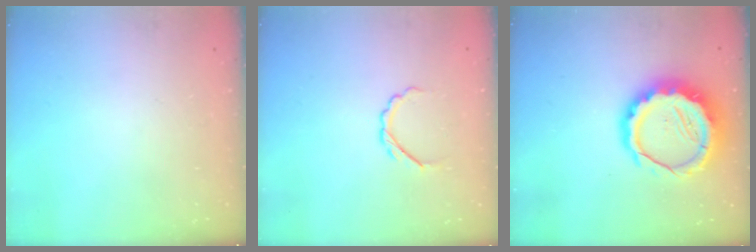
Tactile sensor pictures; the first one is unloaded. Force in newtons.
{"total": 4.5, "press": 4.4, "slide": 0.8}
{"total": 13.4, "press": 13.1, "slide": 2.9}